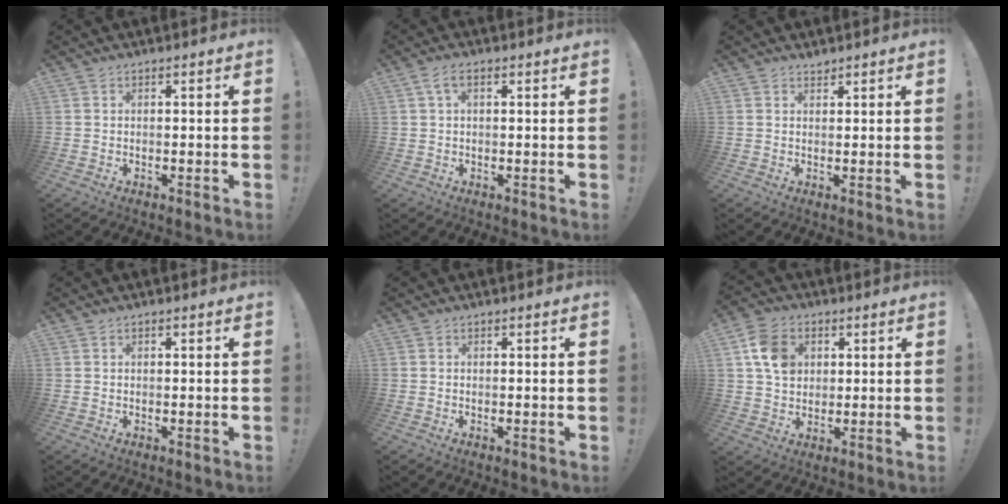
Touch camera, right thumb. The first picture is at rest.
{"total": 3.4, "force": [1.2, 1.6, 2.8], "torque": [-0.054, 0.004, 0.021]}
{"total": 1.3, "force": [1.2, 0.2, 0.2], "torque": [0.003, -0.008, 0.023]}
{"total": 0.0}
{"total": 0.0}
{"total": 10.9, "force": [3.4, 8.6, 5.8], "torque": [-0.089, 0.007, 0.072]}